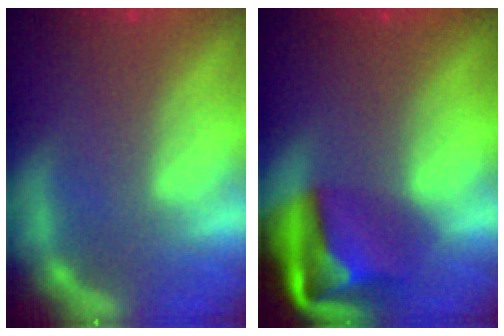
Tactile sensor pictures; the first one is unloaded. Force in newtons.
{"total": 8.9}